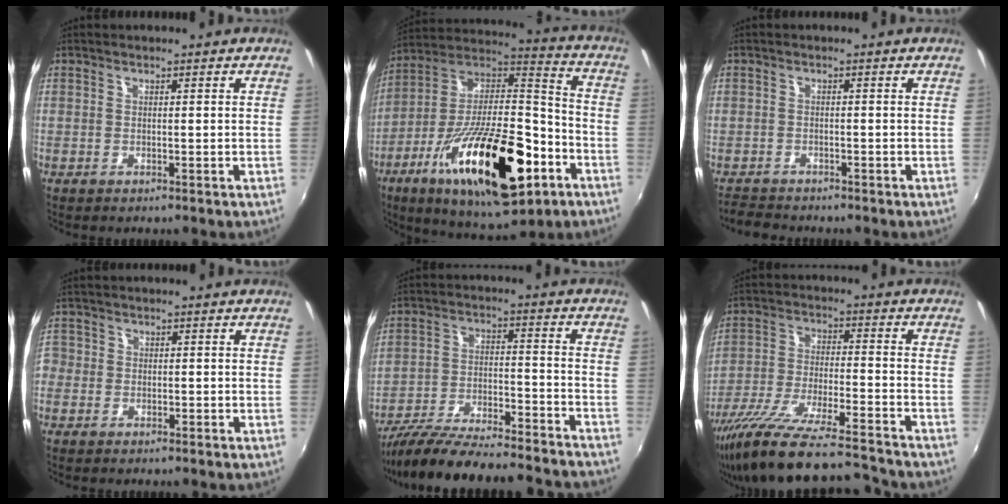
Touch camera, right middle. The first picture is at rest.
{"total": 28.4, "force": [-12.5, 10.3, 23.4], "torque": [-0.400, -0.026, -0.198]}
{"total": 3.0, "force": [-2.7, 1.4, 0.0], "torque": [-0.009, 0.005, -0.055]}
{"total": 4.1, "force": [-2.2, 3.3, 1.0], "torque": [-0.034, 0.002, -0.047]}
{"total": 25.9, "force": [-23.2, 3.6, 11.1], "torque": [-0.194, -0.037, -0.338]}
{"total": 21.7, "force": [-18.8, 1.4, 10.6], "torque": [-0.197, -0.052, -0.314]}